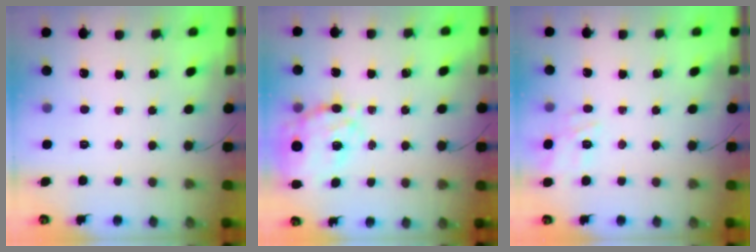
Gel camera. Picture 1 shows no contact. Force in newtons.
{"total": 15.4, "press": 14.6, "slide": 4.8}
{"total": 12.1, "press": 12.0, "slide": 0.8}